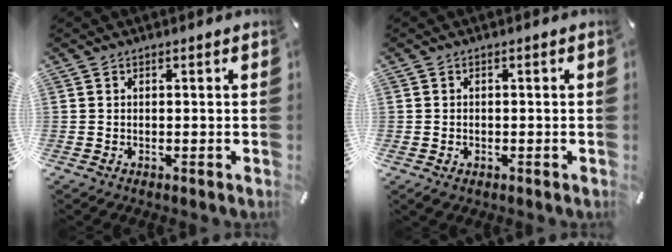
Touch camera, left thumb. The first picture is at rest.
{"total": 1.0, "force": [-0.3, 0.8, 0.5], "torque": [-0.012, 0.002, -0.008]}